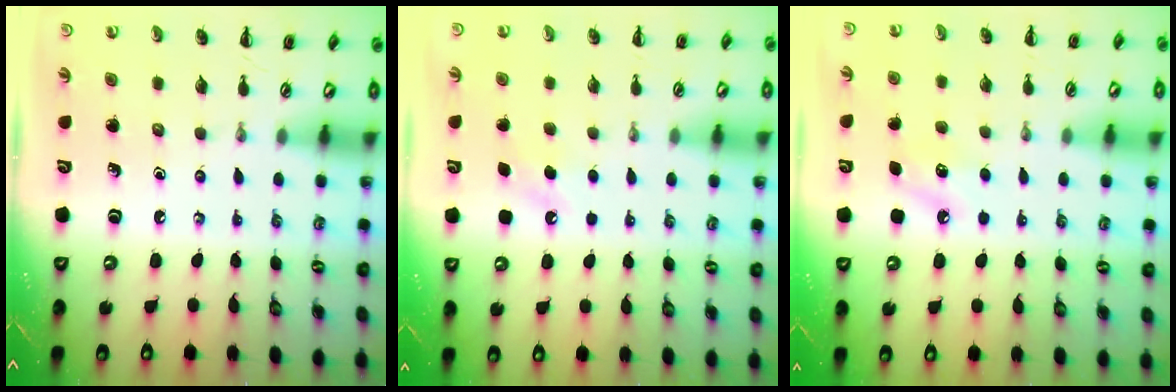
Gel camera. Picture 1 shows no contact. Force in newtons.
{"total": 4.9, "press": 4.8, "slide": 1.2}
{"total": 7.6, "press": 7.4, "slide": 1.7}